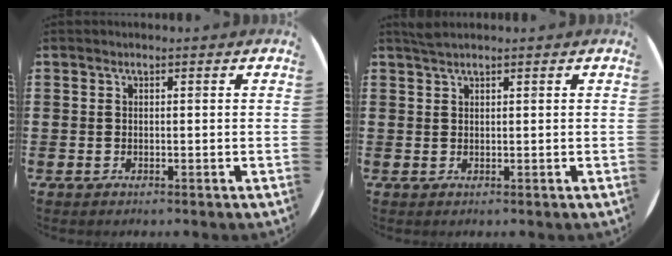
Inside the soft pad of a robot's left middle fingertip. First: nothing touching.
{"total": 1.1, "force": [1.0, -0.1, 0.4], "torque": [-0.009, 0.000, 0.020]}